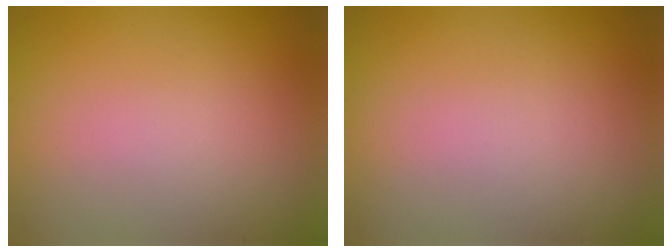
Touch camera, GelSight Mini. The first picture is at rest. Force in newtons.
{"total": 0.0}